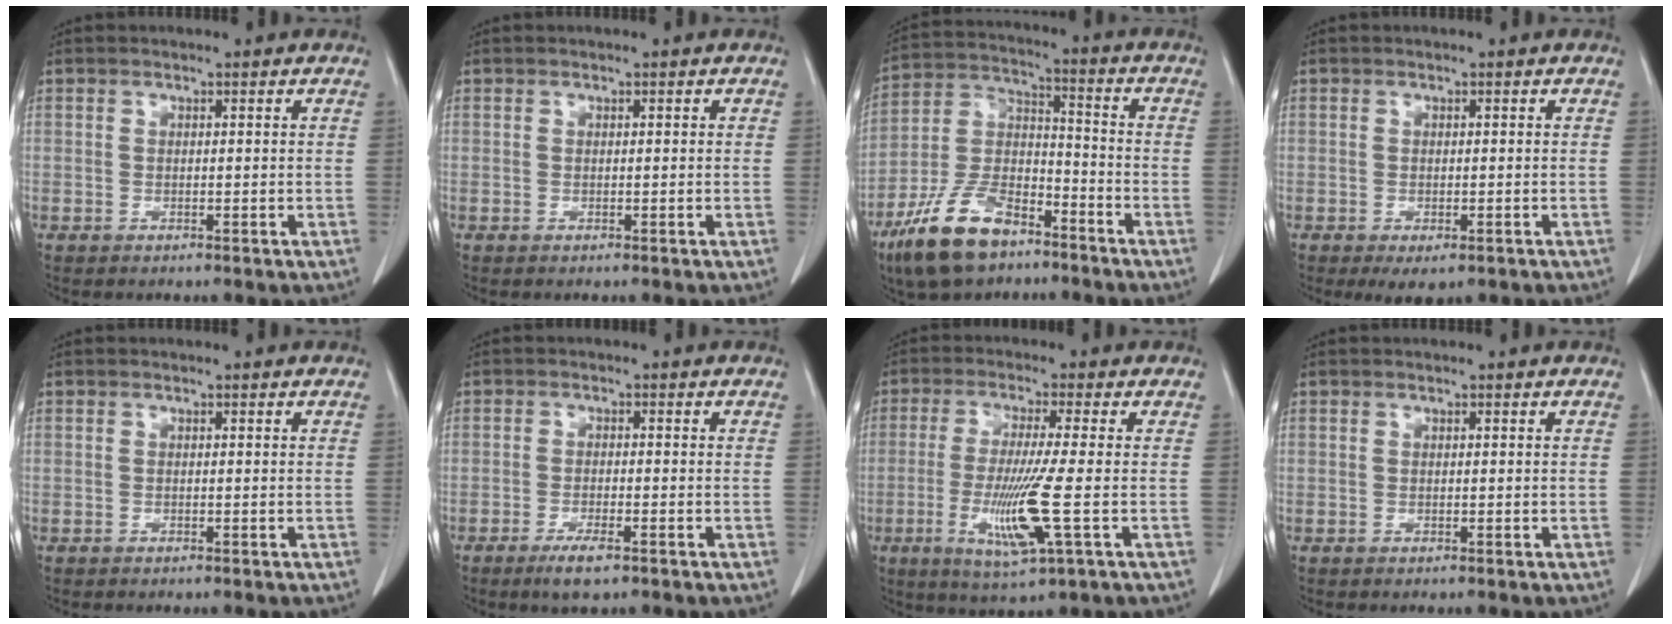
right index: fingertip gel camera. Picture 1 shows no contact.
{"total": 0.0}
{"total": 13.8, "force": [-9.3, 5.8, 8.3], "torque": [-0.171, 0.001, -0.176]}
{"total": 3.1, "force": [-1.8, 1.5, 2.0], "torque": [-0.024, -0.005, -0.016]}
{"total": 0.0}
{"total": 3.6, "force": [-2.3, 0.6, 2.7], "torque": [-0.054, -0.005, -0.038]}
{"total": 10.1, "force": [-2.4, -0.6, 9.7], "torque": [-0.196, -0.027, -0.046]}
{"total": 0.0}